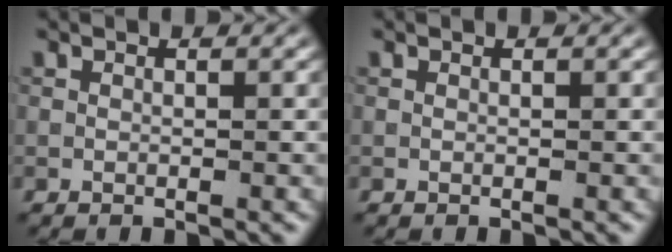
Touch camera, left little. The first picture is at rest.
{"total": 0.0}